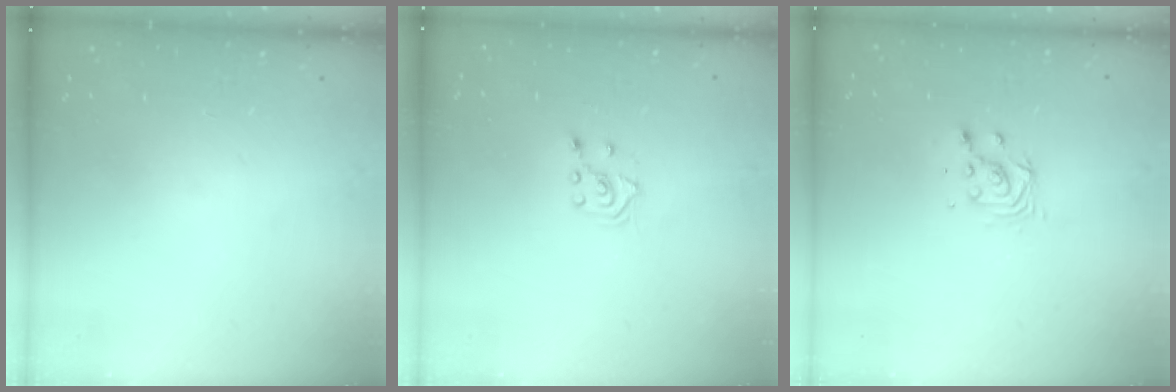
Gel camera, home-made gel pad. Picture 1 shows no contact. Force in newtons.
{"total": 3.0, "press": 2.9, "slide": 0.7}
{"total": 3.8, "press": 3.8, "slide": 0.3}